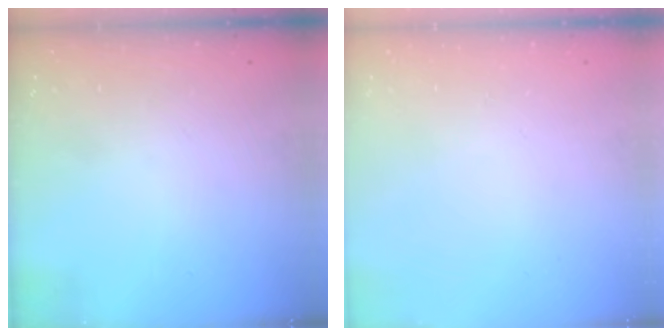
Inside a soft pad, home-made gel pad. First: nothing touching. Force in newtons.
{"total": 0.0}